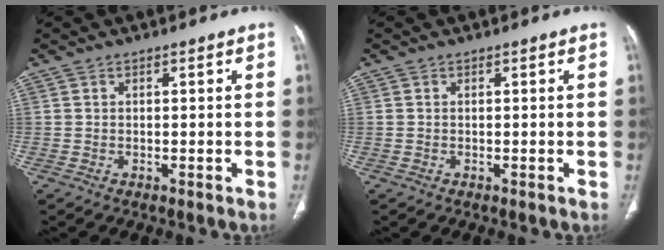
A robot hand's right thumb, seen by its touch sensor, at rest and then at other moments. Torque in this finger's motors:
{"motor_torque": [0.34, 0.17, -0.24, 0.07, 0.03]}